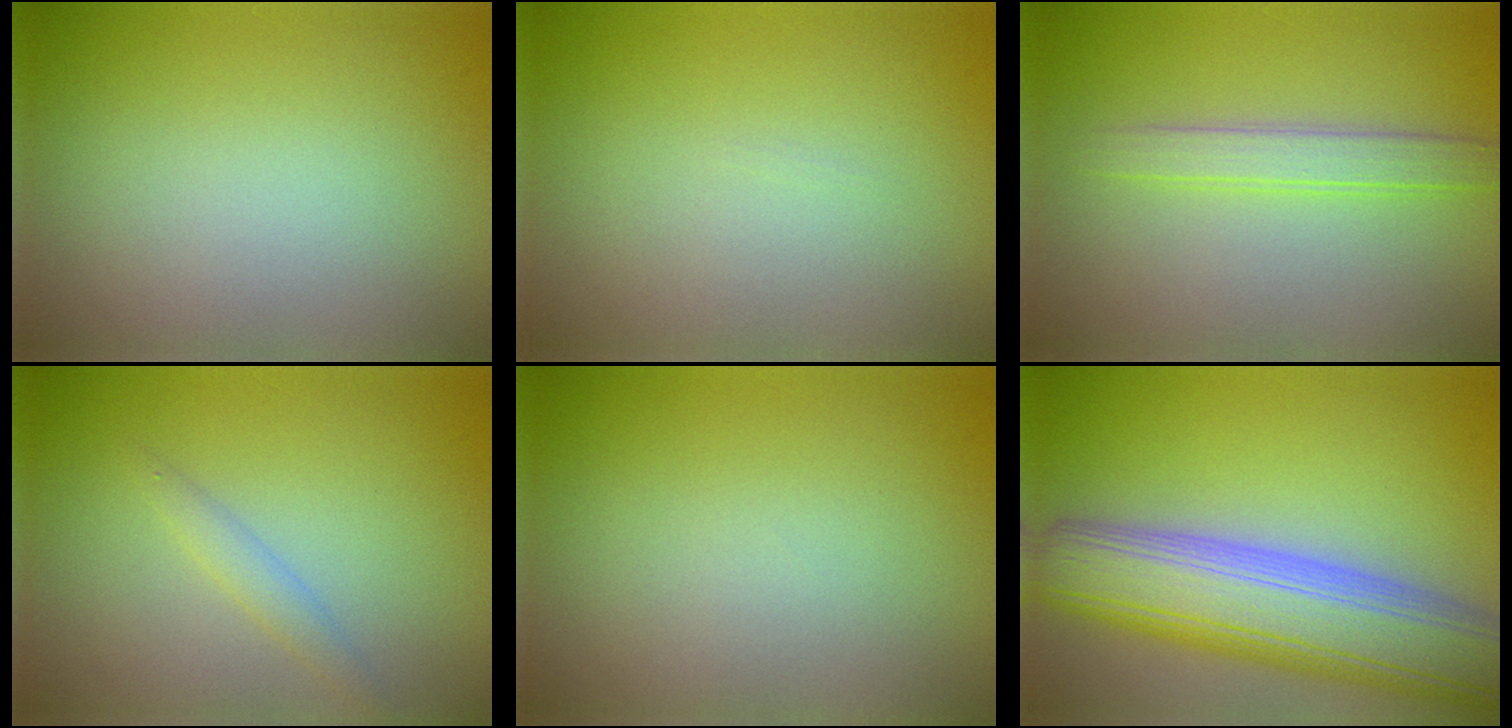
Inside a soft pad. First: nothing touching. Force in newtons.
{"total": 0.0}
{"total": 2.4, "press": 2.3, "slide": 0.2}
{"total": 1.4, "press": 1.4, "slide": 0.1}
{"total": 0.0}
{"total": 11.5, "press": 11.4, "slide": 1.0}